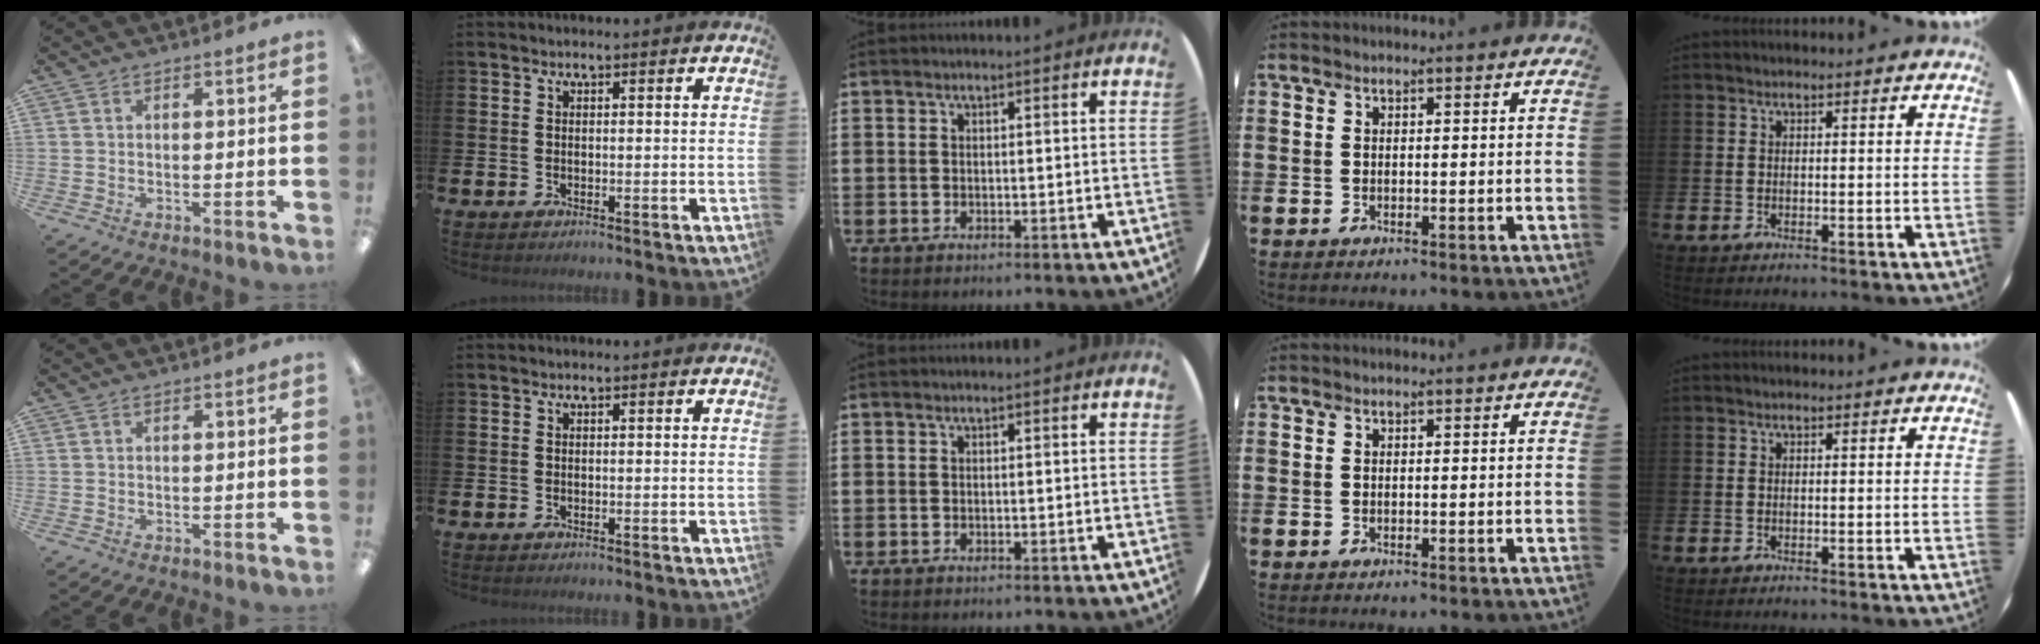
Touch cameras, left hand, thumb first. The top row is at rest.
{}